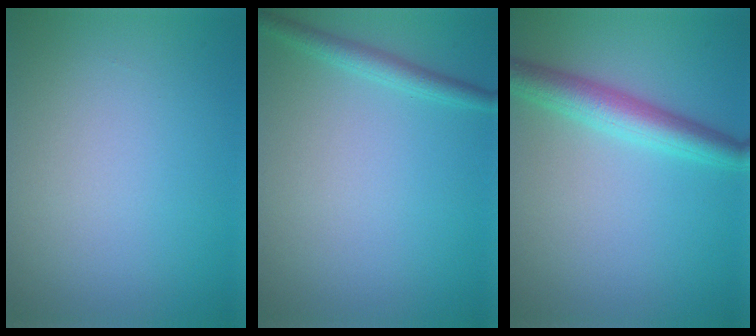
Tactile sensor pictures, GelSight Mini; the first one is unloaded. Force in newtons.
{"total": 1.8, "press": 1.8, "slide": 0.1}
{"total": 4.1, "press": 4.1, "slide": 0.0}